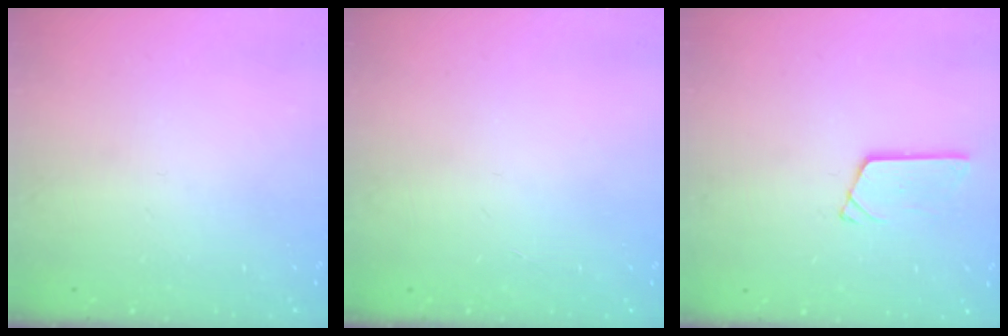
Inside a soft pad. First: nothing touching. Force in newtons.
{"total": 0.0}
{"total": 3.0, "press": 3.0, "slide": 0.3}